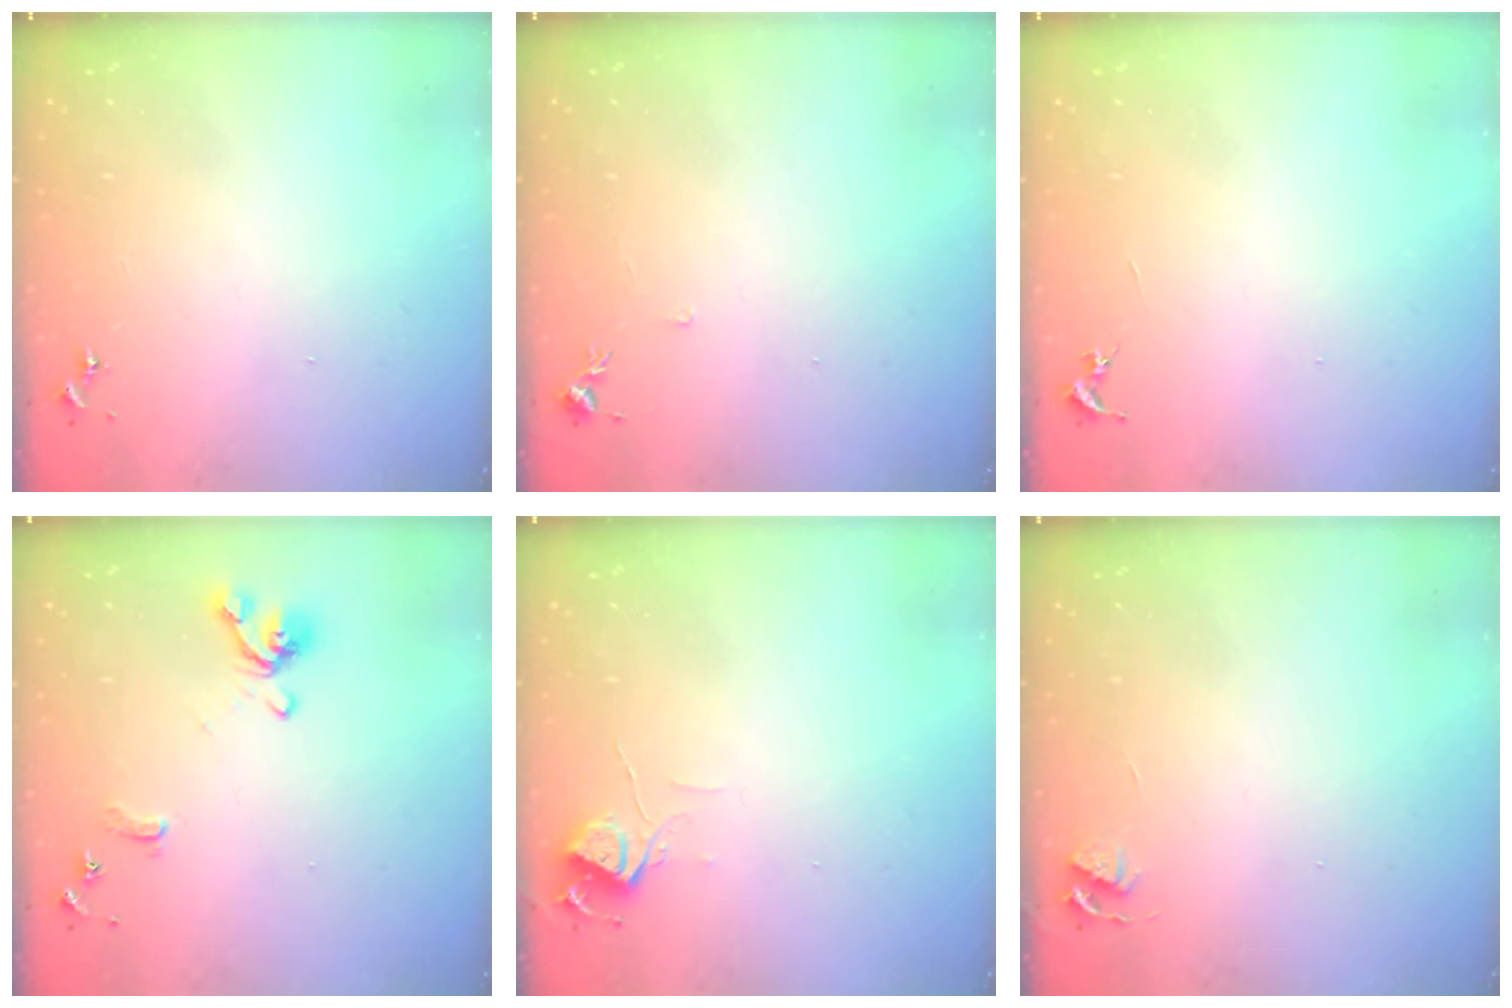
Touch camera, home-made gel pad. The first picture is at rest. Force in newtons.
{"total": 4.3, "press": 4.2, "slide": 0.6}
{"total": 0.0}
{"total": 11.5, "press": 11.4, "slide": 1.6}
{"total": 6.0, "press": 6.0, "slide": 0.7}
{"total": 3.5, "press": 3.4, "slide": 0.5}